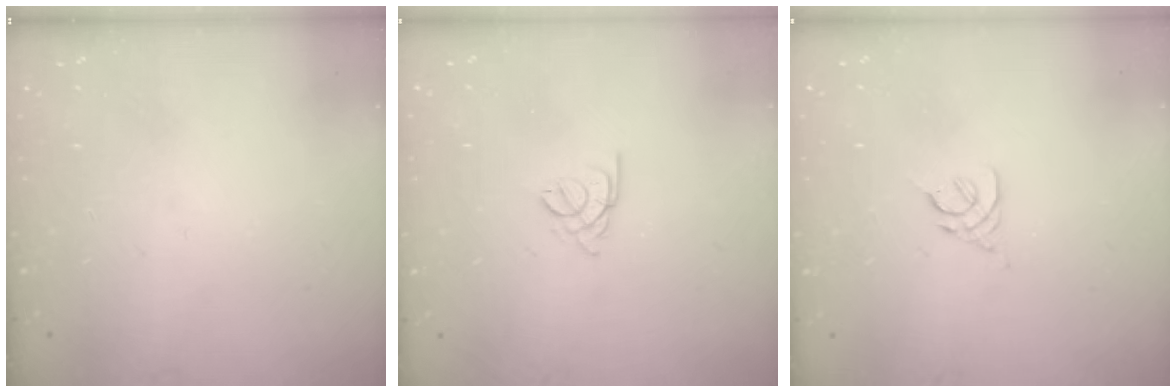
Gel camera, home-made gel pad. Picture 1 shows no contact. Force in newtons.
{"total": 1.8, "press": 1.7, "slide": 0.5}
{"total": 2.4, "press": 2.3, "slide": 0.6}